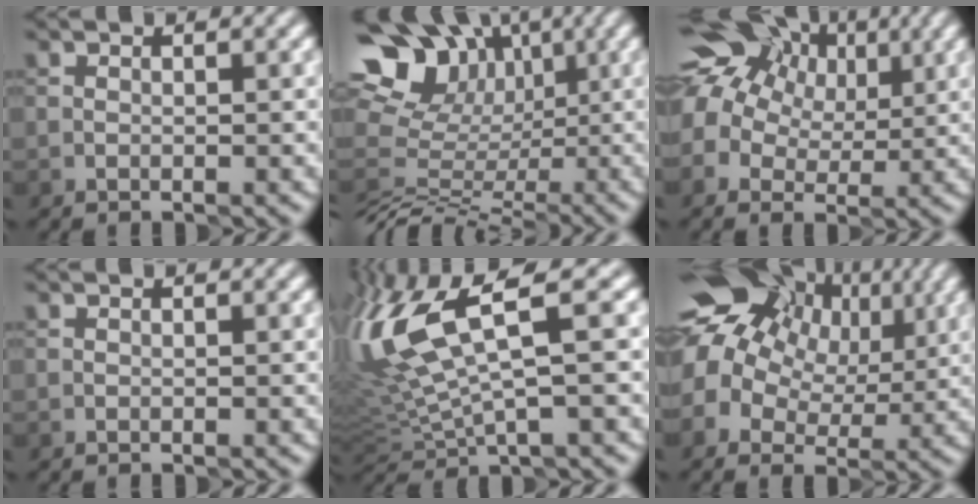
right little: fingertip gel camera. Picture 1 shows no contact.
{"total": 13.1, "force": [1.9, 11.1, 6.8], "torque": [-0.154, 0.024, 0.041]}
{"total": 13.6, "force": [5.6, 10.2, 7.0], "torque": [-0.154, 0.057, 0.078]}
{"total": 0.0}
{"total": 9.7, "force": [3.4, 2.3, 8.8], "torque": [-0.197, 0.013, 0.066]}
{"total": 16.1, "force": [4.8, 12.2, 9.4], "torque": [-0.180, 0.035, 0.081]}